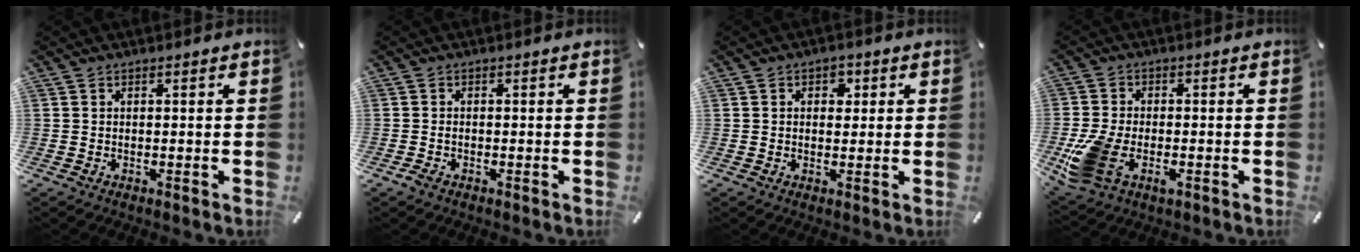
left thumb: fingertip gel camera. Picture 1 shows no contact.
{"total": 1.1, "force": [-0.6, 0.6, 0.7], "torque": [-0.015, 0.000, -0.012]}
{"total": 2.8, "force": [0.8, 2.2, 1.5], "torque": [-0.001, -0.006, 0.003]}
{"total": 9.2, "force": [-3.0, 5.8, 6.4], "torque": [-0.152, -0.004, -0.053]}